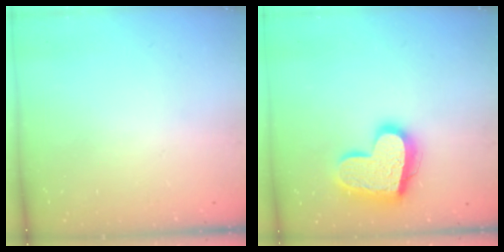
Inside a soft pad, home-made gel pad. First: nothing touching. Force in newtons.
{"total": 18.2, "press": 18.2, "slide": 1.6}